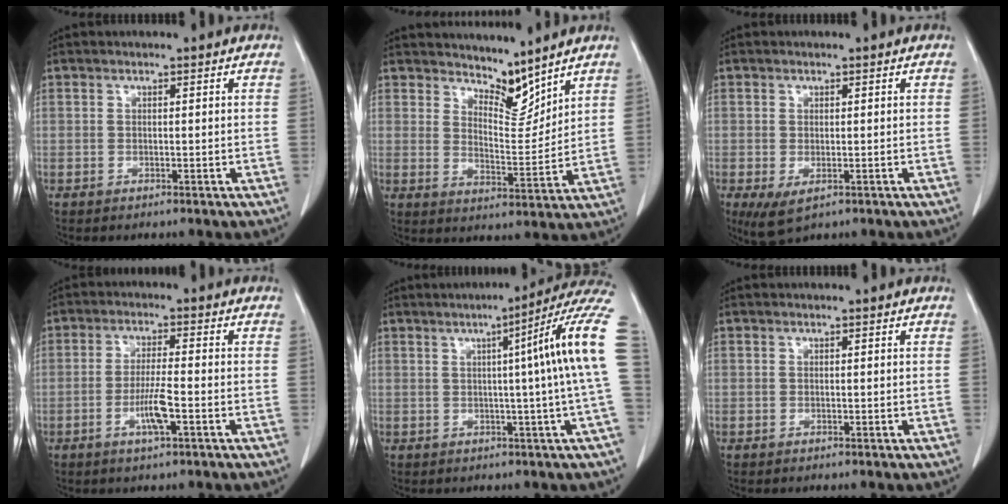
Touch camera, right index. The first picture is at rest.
{"total": 5.9, "force": [5.6, 1.2, 1.6], "torque": [-0.026, -0.015, 0.104]}
{"total": 4.1, "force": [-1.6, 2.0, 3.2], "torque": [-0.060, -0.013, -0.014]}
{"total": 5.3, "force": [-1.9, 0.3, 4.9], "torque": [-0.093, -0.005, -0.034]}
{"total": 13.0, "force": [1.8, -2.3, 12.7], "torque": [-0.148, 0.019, 0.014]}
{"total": 0.0}